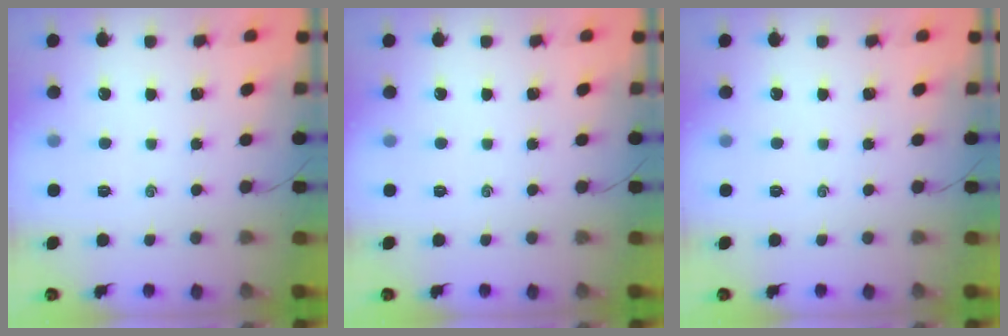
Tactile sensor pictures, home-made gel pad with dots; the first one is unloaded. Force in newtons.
{"total": 0.0}
{"total": 0.0}